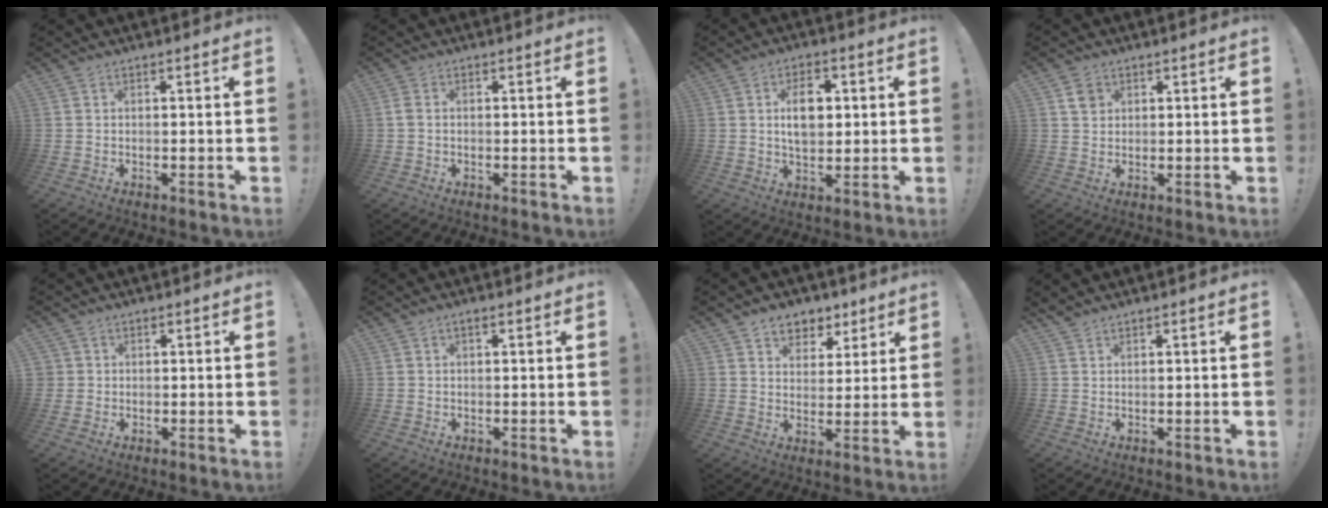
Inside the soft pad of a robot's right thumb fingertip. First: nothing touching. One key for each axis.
{"total": 1.3, "fx": 0.0, "fy": 0.8, "fz": 1.0, "tx": -0.024, "ty": 0.007, "tz": 0.002}
{"total": 9.3, "fx": 1.5, "fy": 6.3, "fz": 6.6, "tx": -0.104, "ty": 0.007, "tz": 0.023}
{"total": 3.3, "fx": 1.6, "fy": 2.6, "fz": 1.2, "tx": -0.006, "ty": -0.006, "tz": 0.029}
{"total": 1.9, "fx": 0.5, "fy": 1.8, "fz": 0.0, "tx": 0.003, "ty": -0.001, "tz": 0.010}
{"total": 0.7, "fx": 0.2, "fy": 0.3, "fz": 0.6, "tx": -0.015, "ty": 0.002, "tz": 0.002}
{"total": 7.4, "fx": 4.8, "fy": 5.5, "fz": 1.4, "tx": -0.008, "ty": -0.033, "tz": 0.093}
{"total": 1.0, "fx": 1.0, "fy": 0.2, "fz": 0.3, "tx": -0.010, "ty": 0.000, "tz": 0.020}